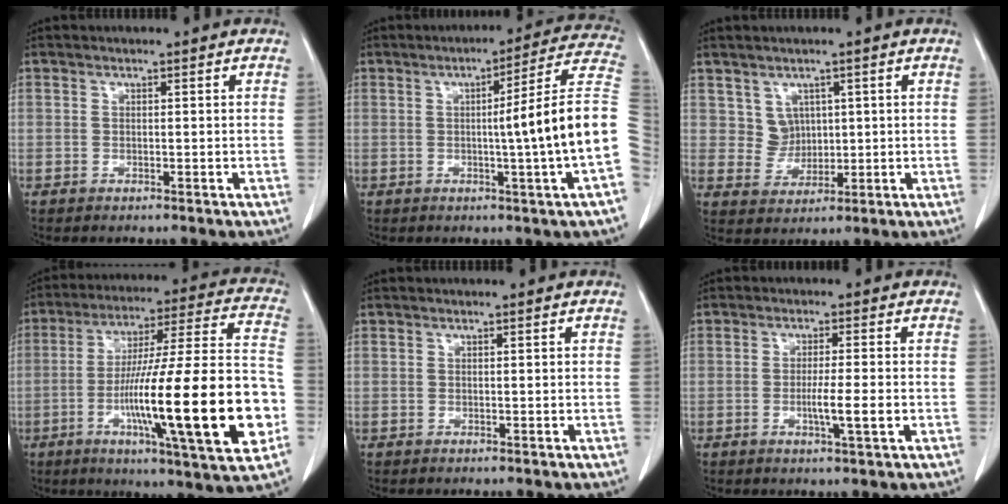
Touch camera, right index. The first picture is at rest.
{"total": 14.1, "force": [-1.4, -2.4, 13.8], "torque": [-0.170, 0.009, -0.027]}
{"total": 3.5, "force": [1.3, 3.2, 0.6], "torque": [-0.011, 0.003, 0.029]}
{"total": 26.0, "force": [-6.7, 1.3, 25.1], "torque": [-0.378, -0.011, -0.111]}
{"total": 0.0}
{"total": 4.4, "force": [-1.1, -0.3, 4.3], "torque": [-0.073, -0.007, -0.018]}